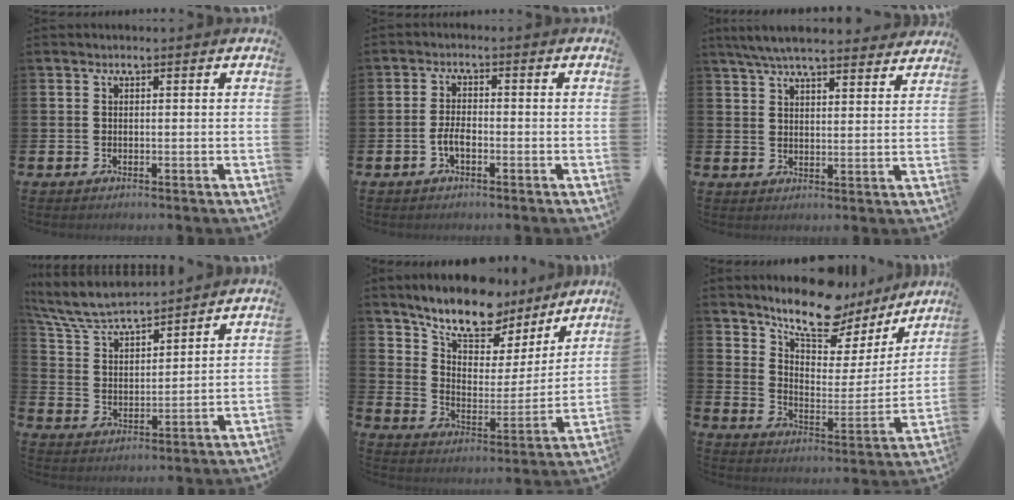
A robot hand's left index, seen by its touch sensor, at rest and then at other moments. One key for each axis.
{"total": 2.6, "fx": -1.0, "fy": 1.2, "fz": 2.1, "tx": -0.036, "ty": 0.003, "tz": -0.021}
{"total": 6.7, "fx": 6.3, "fy": 1.0, "fz": 2.1, "tx": -0.056, "ty": -0.026, "tz": 0.114}
{"total": 7.0, "fx": 6.6, "fy": 1.1, "fz": 2.1, "tx": -0.072, "ty": -0.038, "tz": 0.116}
{"total": 11.8, "fx": 9.9, "fy": 4.7, "fz": 4.1, "tx": -0.111, "ty": -0.067, "tz": 0.173}
{"total": 12.1, "fx": 10.5, "fy": 4.0, "fz": 4.4, "tx": -0.103, "ty": -0.067, "tz": 0.185}